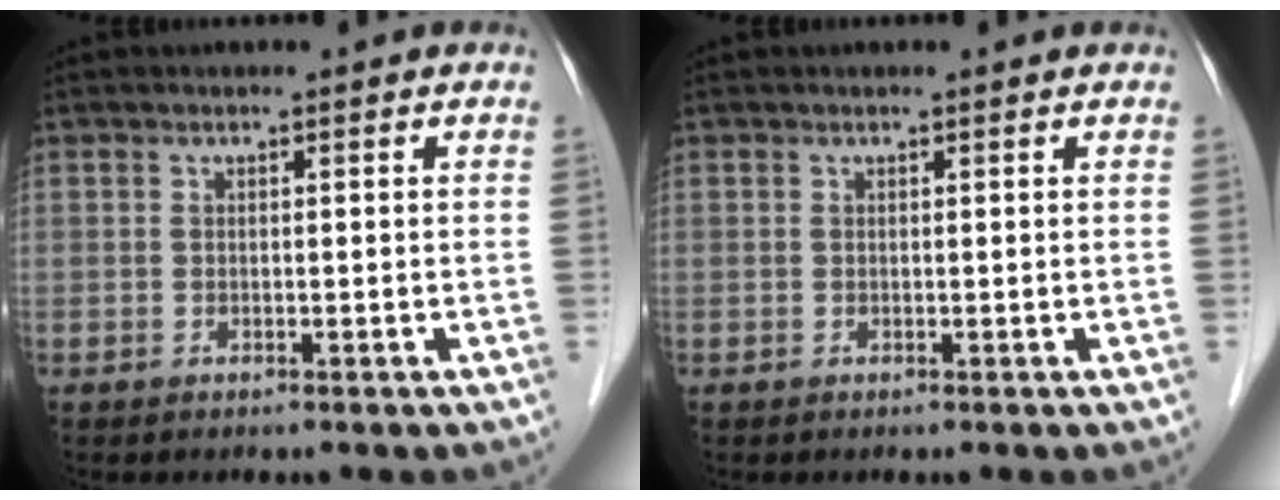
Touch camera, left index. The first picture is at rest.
{"total": 0.6, "force": [0.6, 0.0, 0.1], "torque": [-0.007, 0.003, 0.007]}